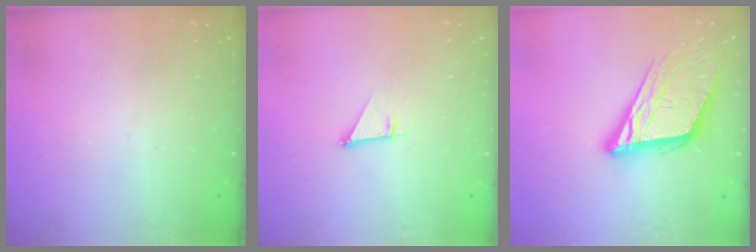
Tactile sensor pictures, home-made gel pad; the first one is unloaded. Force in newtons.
{"total": 1.0, "press": 1.0, "slide": 0.1}
{"total": 17.6, "press": 17.4, "slide": 2.6}